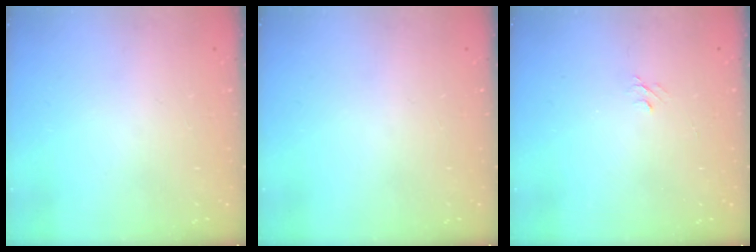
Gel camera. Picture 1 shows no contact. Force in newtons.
{"total": 0.0}
{"total": 3.6, "press": 3.6, "slide": 0.3}